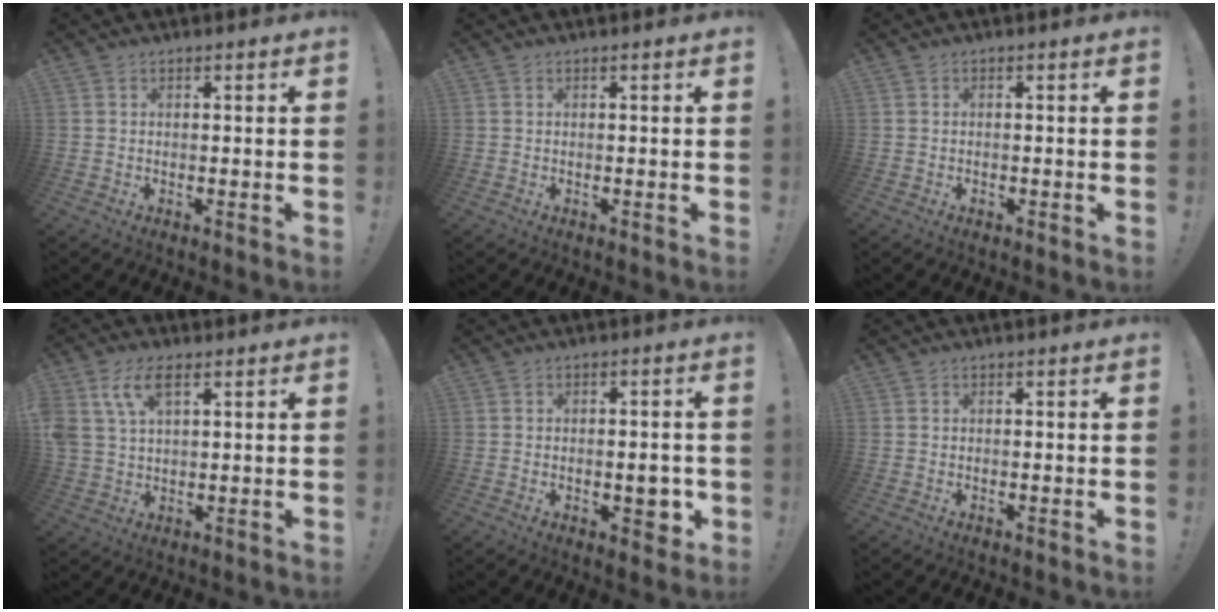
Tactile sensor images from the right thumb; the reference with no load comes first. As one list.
[{"total": 0.0}, {"total": 0.7, "force": [-0.5, 0.4, 0.2], "torque": [-0.007, 0.003, -0.009]}, {"total": 9.4, "force": [4.4, 4.9, 6.6], "torque": [-0.144, -0.002, 0.086]}, {"total": 5.2, "force": [-1.1, 3.0, 4.1], "torque": [-0.035, 0.003, -0.018]}, {"total": 0.0}]